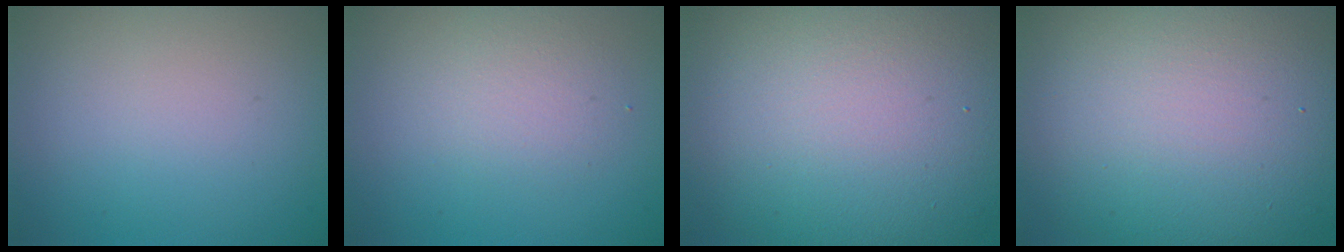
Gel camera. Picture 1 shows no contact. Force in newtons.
{"total": 2.0, "press": 2.0, "slide": 0.1}
{"total": 16.8, "press": 16.7, "slide": 0.9}
{"total": 17.3, "press": 17.3, "slide": 1.4}